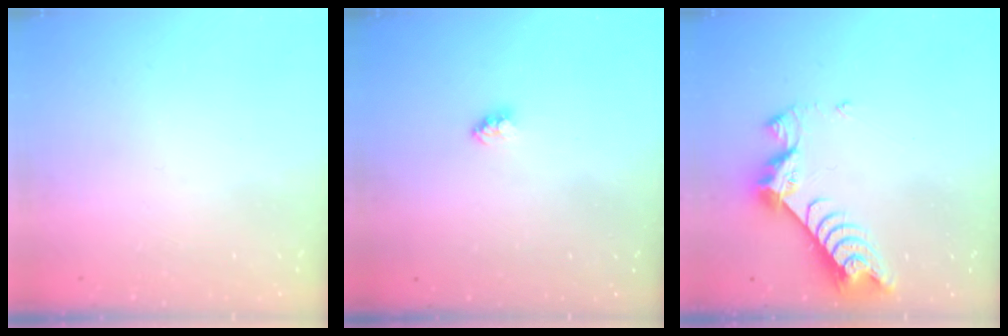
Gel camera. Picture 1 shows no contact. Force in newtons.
{"total": 2.3, "press": 2.3, "slide": 0.1}
{"total": 8.1, "press": 8.1, "slide": 0.8}